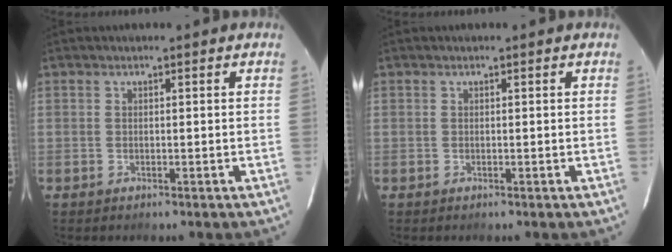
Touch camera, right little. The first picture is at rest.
{"total": 0.0}